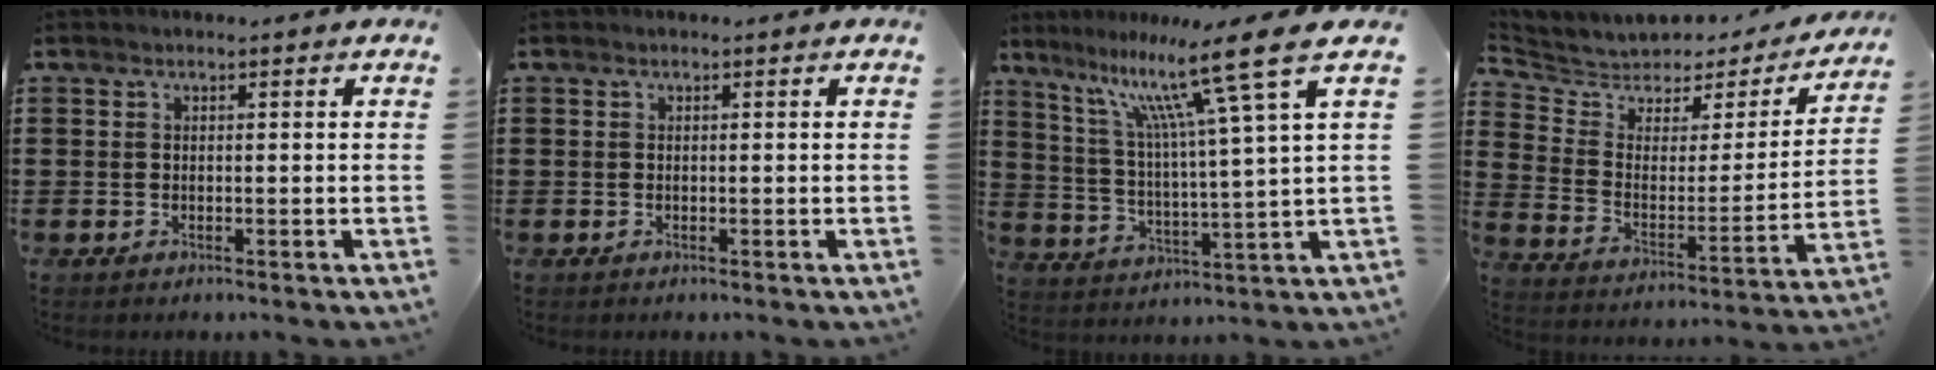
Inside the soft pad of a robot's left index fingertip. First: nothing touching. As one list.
[{"total": 0.0}, {"total": 13.6, "force": [8.6, -0.5, 10.5], "torque": [-0.205, -0.050, 0.125]}, {"total": 4.4, "force": [3.9, 2.0, 0.3], "torque": [-0.041, -0.034, 0.060]}]